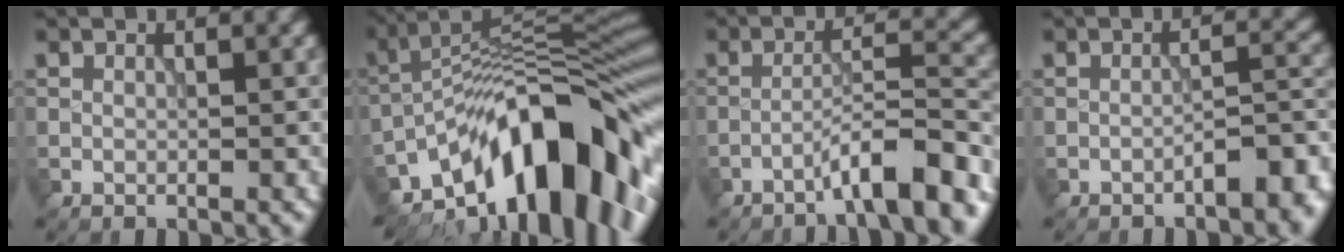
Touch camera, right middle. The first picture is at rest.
{"total": 15.0, "force": [-7.8, 5.8, 11.4], "torque": [-0.173, 0.028, -0.145]}
{"total": 5.9, "force": [-3.9, 0.7, 4.4], "torque": [-0.062, 0.019, -0.066]}
{"total": 4.4, "force": [-2.4, 1.4, 3.4], "torque": [-0.047, 0.010, -0.036]}